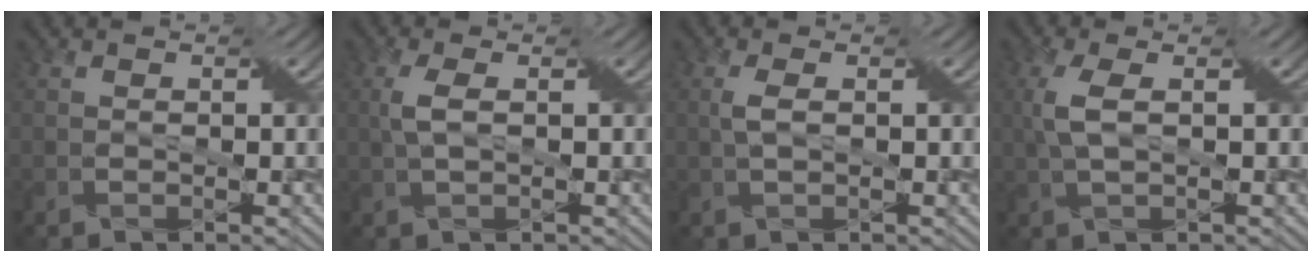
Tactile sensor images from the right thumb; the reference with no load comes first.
{"total": 2.8, "force": [0.4, 0.8, 2.7], "torque": [-0.068, 0.008, 0.007]}
{"total": 2.0, "force": [0.3, 0.5, 1.9], "torque": [-0.047, 0.008, 0.006]}
{"total": 3.9, "force": [0.6, 1.2, 3.7], "torque": [-0.097, 0.010, 0.013]}